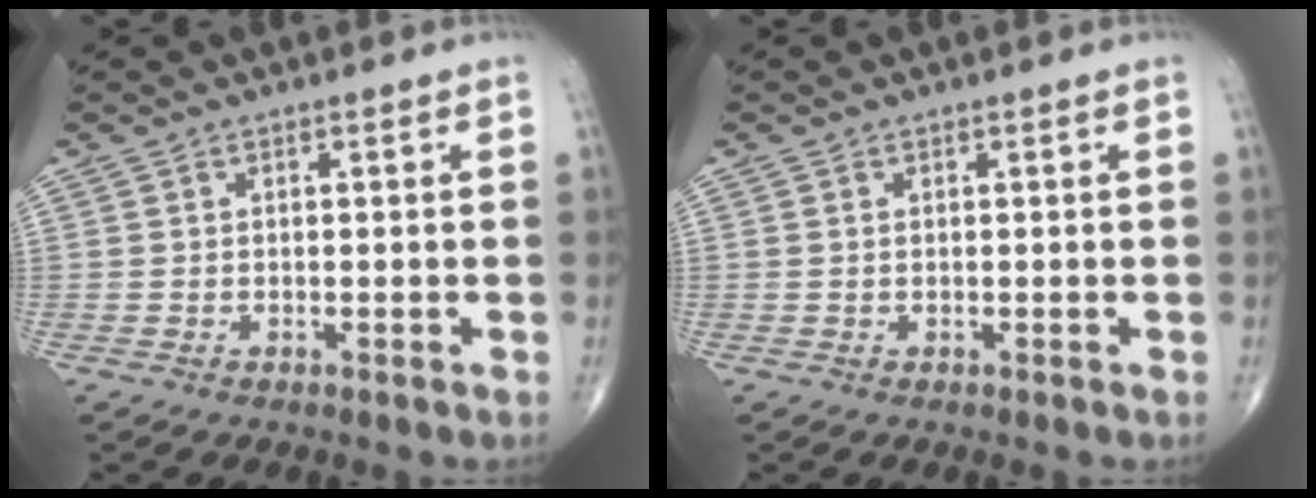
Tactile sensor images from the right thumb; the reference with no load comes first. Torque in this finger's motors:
{"motor_torque": [-0.28, 0.09, -0.12, -0.01, 0.02]}